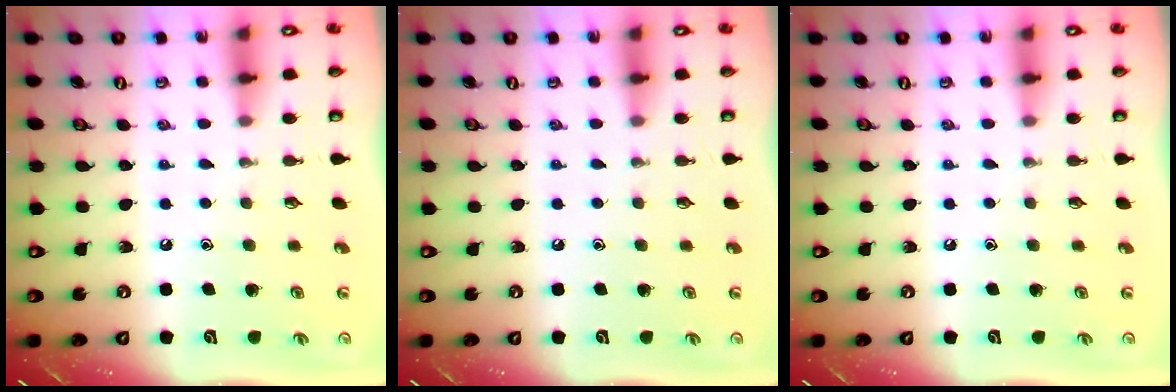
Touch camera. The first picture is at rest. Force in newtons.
{"total": 0.0}
{"total": 0.0}